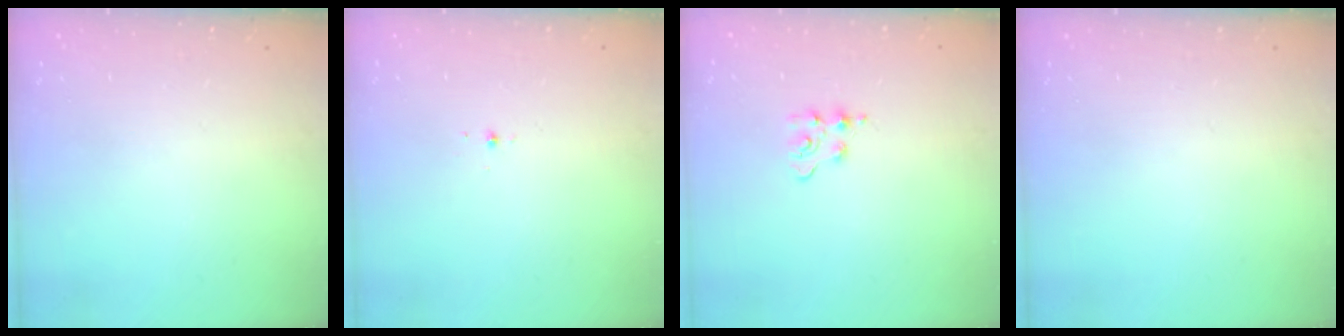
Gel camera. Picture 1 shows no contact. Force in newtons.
{"total": 2.9, "press": 2.8, "slide": 0.8}
{"total": 4.8, "press": 4.8, "slide": 0.5}
{"total": 0.0}